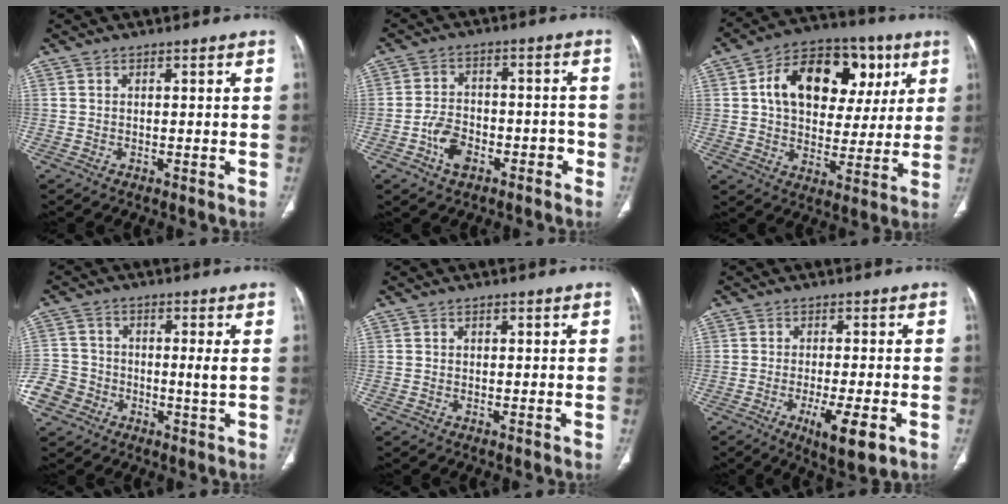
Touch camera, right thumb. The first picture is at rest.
{"total": 8.1, "force": [-4.1, 5.0, 5.0], "torque": [-0.063, 0.034, -0.065]}
{"total": 20.6, "force": [6.2, 13.6, 14.1], "torque": [-0.175, 0.012, 0.094]}
{"total": 7.7, "force": [-2.3, 5.5, 4.9], "torque": [-0.082, 0.021, -0.047]}
{"total": 0.7, "force": [0.2, 0.5, 0.5], "torque": [-0.003, 0.001, 0.002]}
{"total": 8.2, "force": [-3.2, 1.9, 7.3], "torque": [-0.121, -0.013, -0.047]}